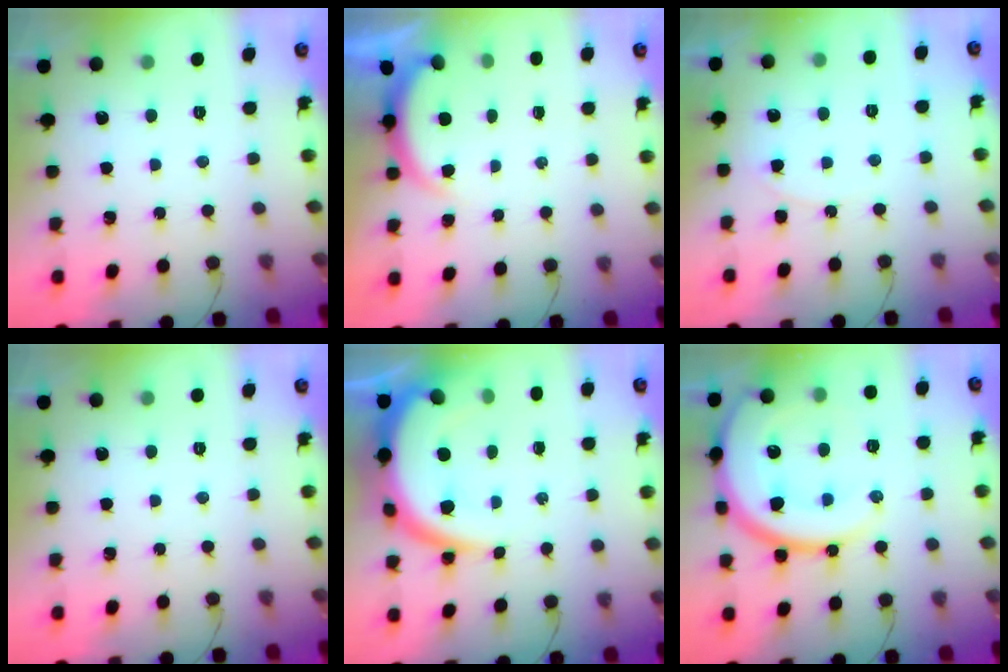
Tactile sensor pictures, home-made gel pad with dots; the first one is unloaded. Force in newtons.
{"total": 1.7, "press": 1.6, "slide": 0.5}
{"total": 3.9, "press": 3.9, "slide": 0.5}
{"total": 0.0}
{"total": 11.4, "press": 11.4, "slide": 1.0}
{"total": 21.6, "press": 21.5, "slide": 2.5}